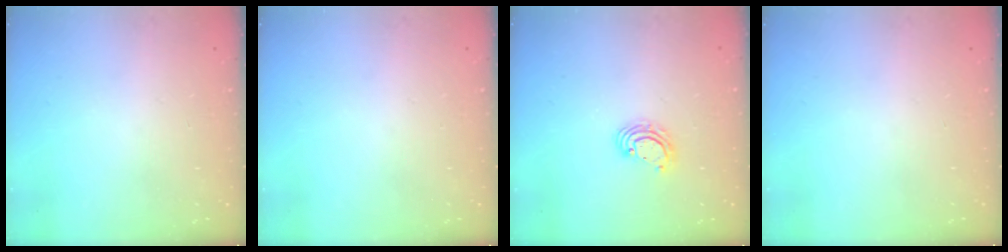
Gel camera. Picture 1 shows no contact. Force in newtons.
{"total": 0.0}
{"total": 4.6, "press": 4.6, "slide": 0.2}
{"total": 0.0}